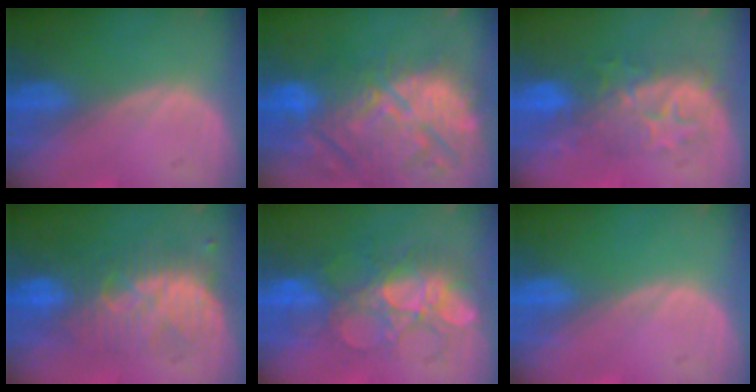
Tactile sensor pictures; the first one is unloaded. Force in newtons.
{"total": 14.6, "press": 12.7, "slide": 7.2}
{"total": 7.9, "press": 7.7, "slide": 1.6}
{"total": 8.5, "press": 8.4, "slide": 1.3}
{"total": 8.8, "press": 8.5, "slide": 2.3}
{"total": 0.0}